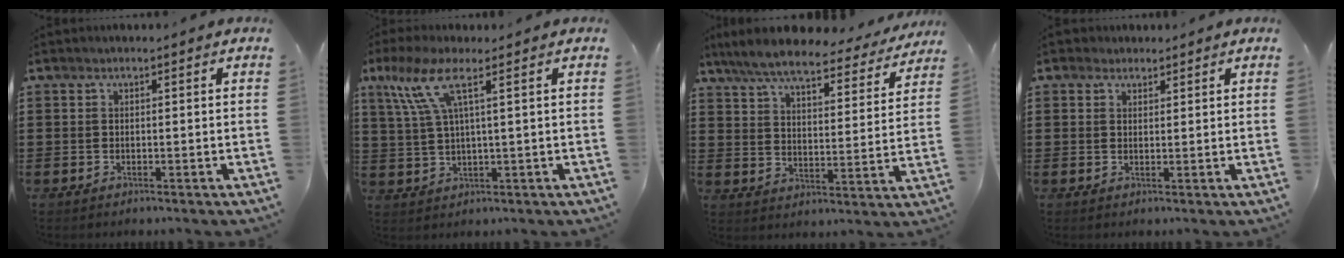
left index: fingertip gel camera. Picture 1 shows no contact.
{"total": 7.3, "force": [3.1, 1.1, 6.5], "torque": [-0.149, -0.003, 0.051]}
{"total": 7.5, "force": [6.7, 0.9, 3.3], "torque": [-0.093, -0.034, 0.115]}
{"total": 1.7, "force": [1.4, 1.0, 0.1], "torque": [-0.006, 0.008, 0.028]}